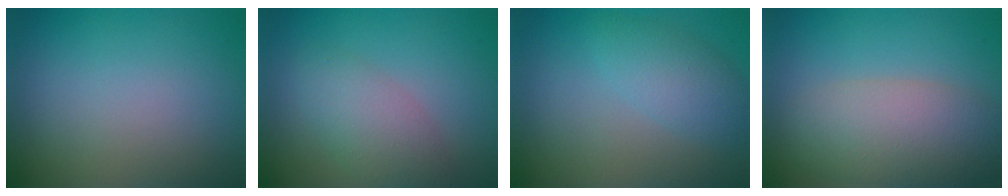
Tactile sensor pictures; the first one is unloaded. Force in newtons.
{"total": 3.9, "press": 3.9, "slide": 0.1}
{"total": 3.0, "press": 3.0, "slide": 0.2}
{"total": 6.8, "press": 6.8, "slide": 0.2}